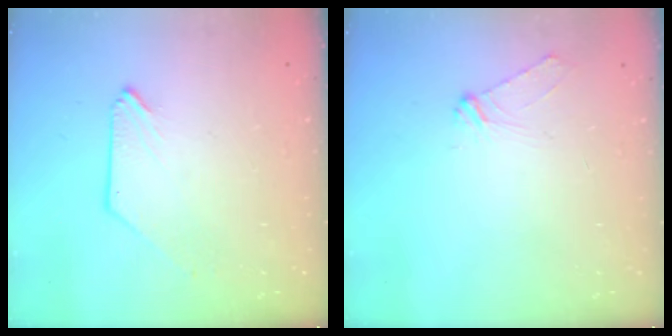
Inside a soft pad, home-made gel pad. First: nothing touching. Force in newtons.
{"total": 3.7, "press": 3.7, "slide": 0.6}